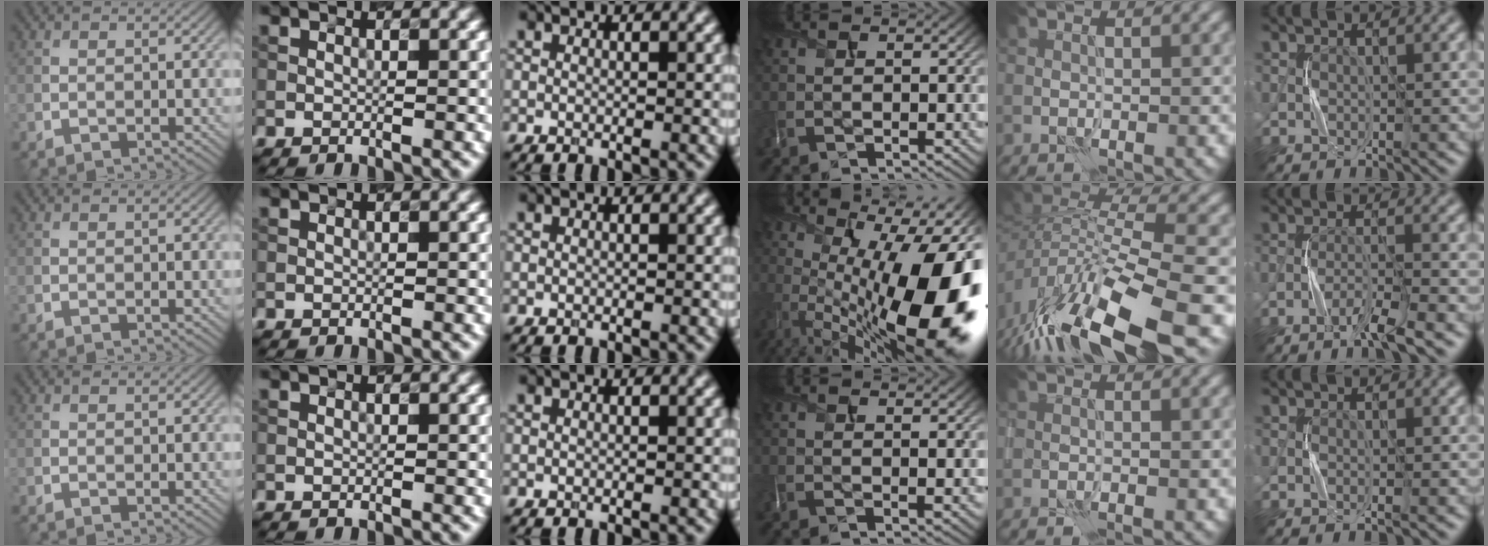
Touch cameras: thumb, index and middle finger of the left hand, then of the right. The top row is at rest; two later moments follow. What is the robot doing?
{"motion": "press", "object": "grip strengthener"}